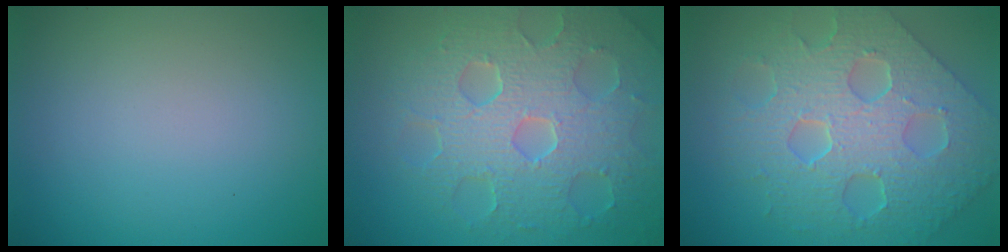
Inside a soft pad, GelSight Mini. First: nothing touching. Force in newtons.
{"total": 8.7, "press": 6.1, "slide": 6.1}
{"total": 8.4, "press": 6.7, "slide": 5.0}